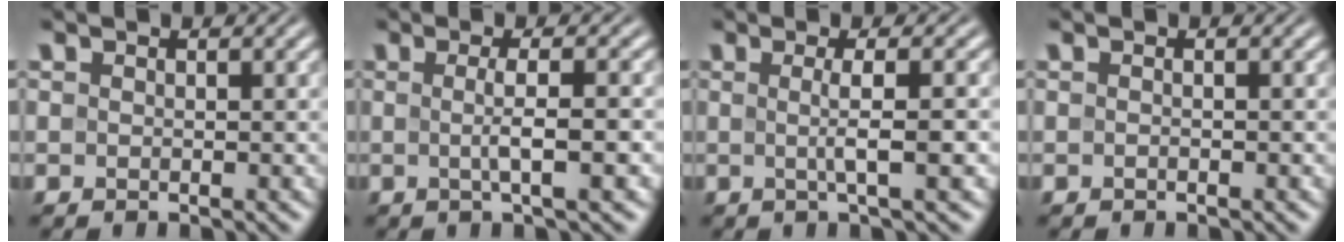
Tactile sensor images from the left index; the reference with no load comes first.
{"total": 3.6, "force": [-0.1, 0.7, 3.5], "torque": [-0.055, -0.001, -0.004]}
{"total": 3.6, "force": [0.0, 0.7, 3.6], "torque": [-0.053, 0.001, -0.004]}
{"total": 0.7, "force": [-0.2, 0.2, 0.6], "torque": [-0.011, -0.004, -0.009]}